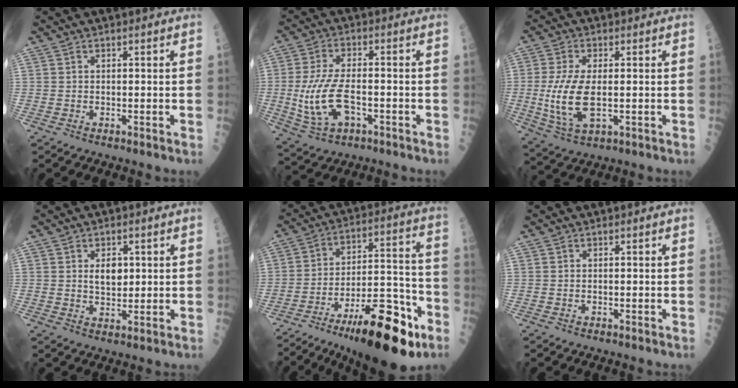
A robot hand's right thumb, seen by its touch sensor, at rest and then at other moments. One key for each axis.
{"total": 11.6, "fx": -2.2, "fy": 5.7, "fz": 9.8, "tx": -0.207, "ty": 0.011, "tz": -0.035}
{"total": 10.6, "fx": -0.8, "fy": 4.7, "fz": 9.4, "tx": -0.205, "ty": -0.010, "tz": -0.008}
{"total": 4.4, "fx": 1.0, "fy": 2.8, "fz": 3.2, "tx": -0.035, "ty": -0.007, "tz": 0.019}
{"total": 24.6, "fx": -13.1, "fy": 7.8, "fz": 19.3, "tx": -0.270, "ty": 0.061, "tz": -0.203}
{"total": 0.0}